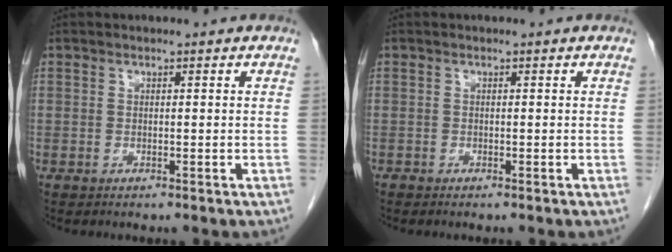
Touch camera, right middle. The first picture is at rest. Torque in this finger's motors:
{"motor_torque": [-0.27, -0.14, -0.10, -0.01]}